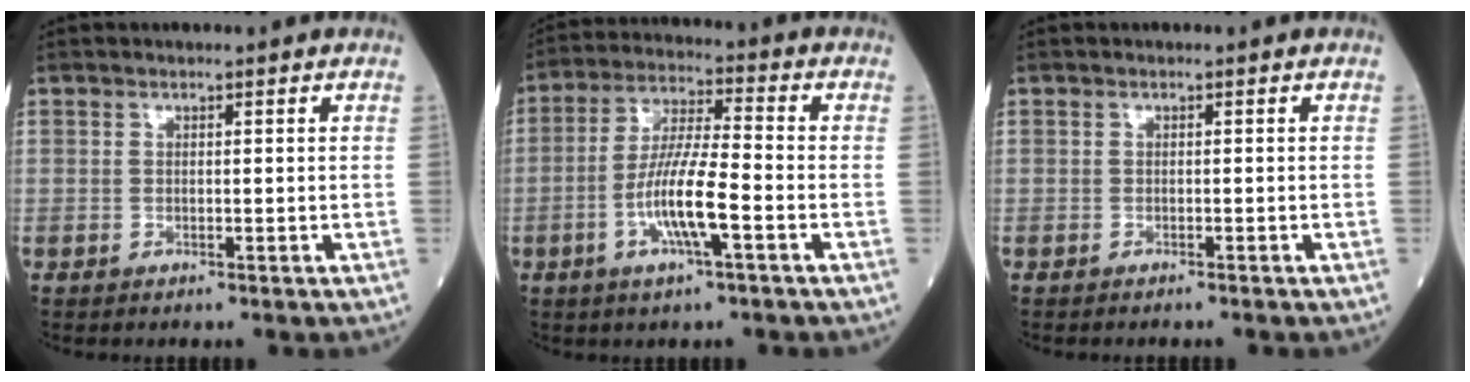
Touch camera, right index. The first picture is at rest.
{"total": 9.8, "force": [-3.3, 1.0, 9.2], "torque": [-0.180, -0.001, -0.065]}
{"total": 1.1, "force": [-1.0, -0.1, 0.4], "torque": [-0.007, 0.000, -0.012]}